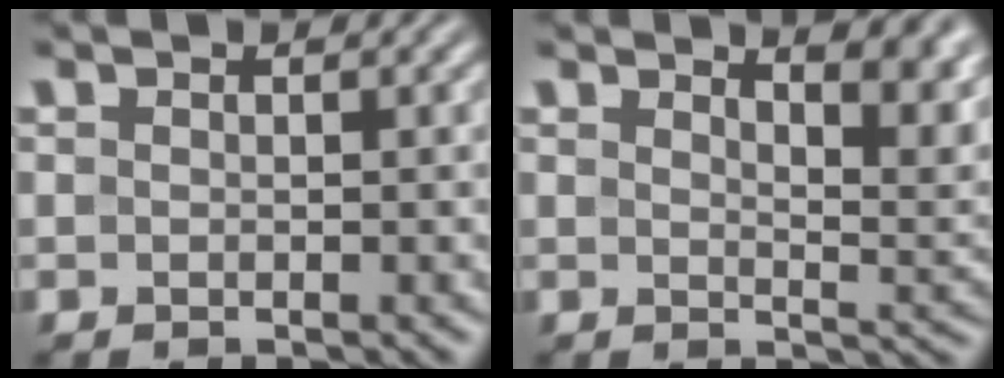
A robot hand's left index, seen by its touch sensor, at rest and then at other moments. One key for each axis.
{"total": 7.3, "fx": 5.1, "fy": 2.6, "fz": 4.6, "tx": -0.036, "ty": 0.013, "tz": 0.058}